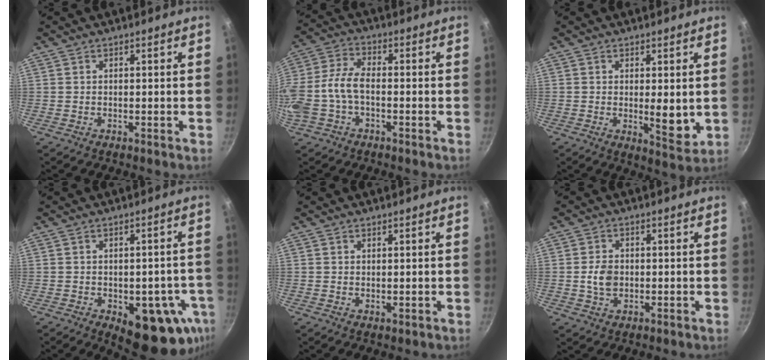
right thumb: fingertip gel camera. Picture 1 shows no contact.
{"total": 10.5, "force": [-2.7, 5.7, 8.3], "torque": [-0.189, 0.026, -0.065]}
{"total": 6.1, "force": [0.2, 2.3, 5.7], "torque": [-0.083, -0.025, 0.006]}
{"total": 15.4, "force": [-5.3, 7.9, 12.1], "torque": [-0.083, 0.007, -0.059]}
{"total": 0.8, "force": [0.5, 0.4, 0.5], "torque": [-0.005, -0.008, 0.005]}
{"total": 4.7, "force": [-0.2, 3.5, 3.2], "torque": [-0.049, 0.003, -0.005]}